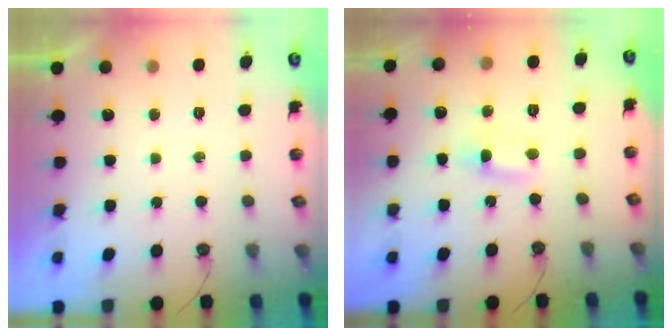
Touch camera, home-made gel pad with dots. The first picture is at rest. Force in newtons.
{"total": 1.2, "press": 1.0, "slide": 0.8}